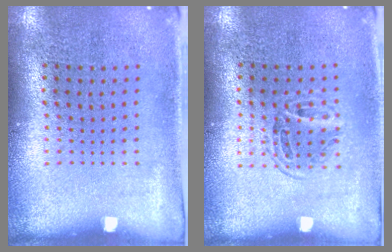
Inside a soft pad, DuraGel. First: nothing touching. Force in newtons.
{"total": 1.2, "press": 1.0, "slide": 0.7}